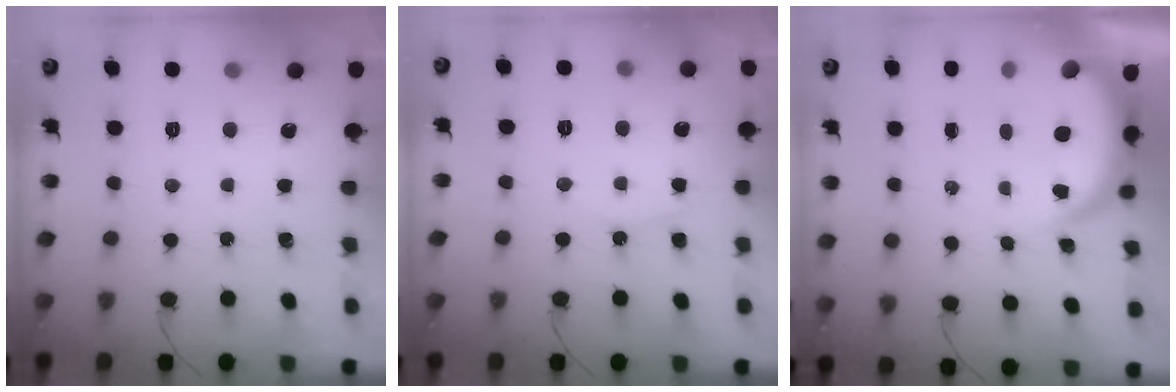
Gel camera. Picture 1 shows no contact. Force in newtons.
{"total": 6.0, "press": 6.0, "slide": 0.6}
{"total": 5.2, "press": 5.1, "slide": 0.8}